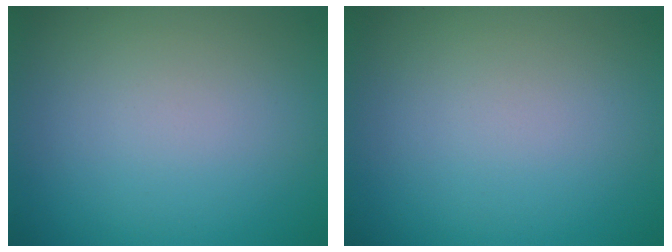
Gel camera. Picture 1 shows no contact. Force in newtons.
{"total": 0.0}